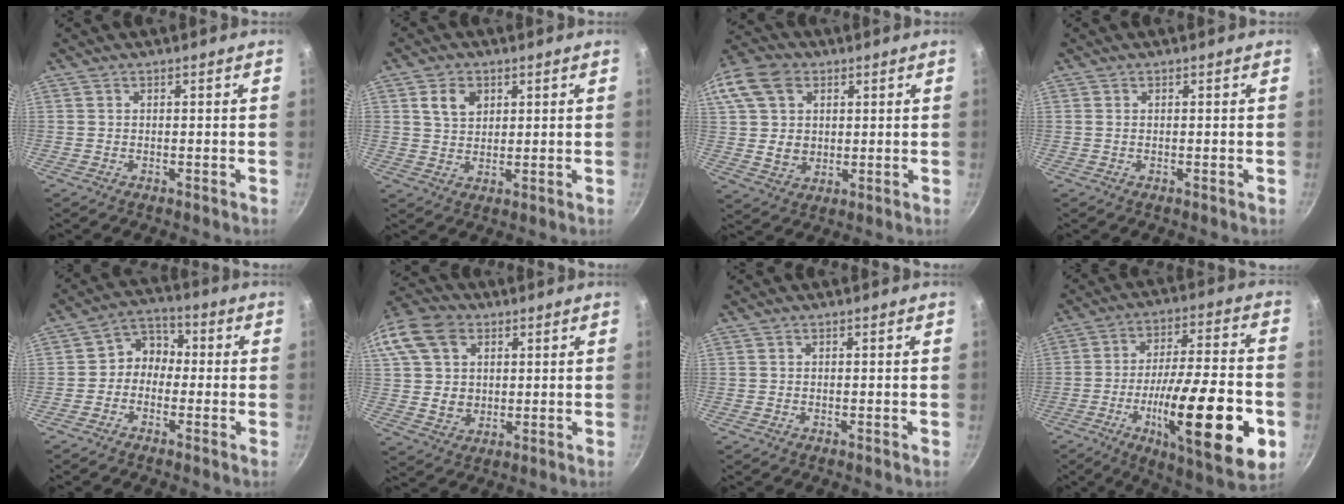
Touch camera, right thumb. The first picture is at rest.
{"total": 5.3, "force": [2.1, 3.8, 3.1], "torque": [-0.040, -0.006, 0.040]}
{"total": 17.7, "force": [5.8, 13.8, 9.5], "torque": [-0.204, 0.017, 0.105]}
{"total": 0.0}
{"total": 5.8, "force": [-1.0, 4.9, 2.9], "torque": [-0.012, 0.026, -0.035]}
{"total": 16.5, "force": [5.2, 12.9, 8.9], "torque": [-0.178, 0.011, 0.093]}
{"total": 0.0}
{"total": 26.1, "force": [-8.0, 7.1, 23.8], "torque": [-0.348, 0.020, -0.119]}